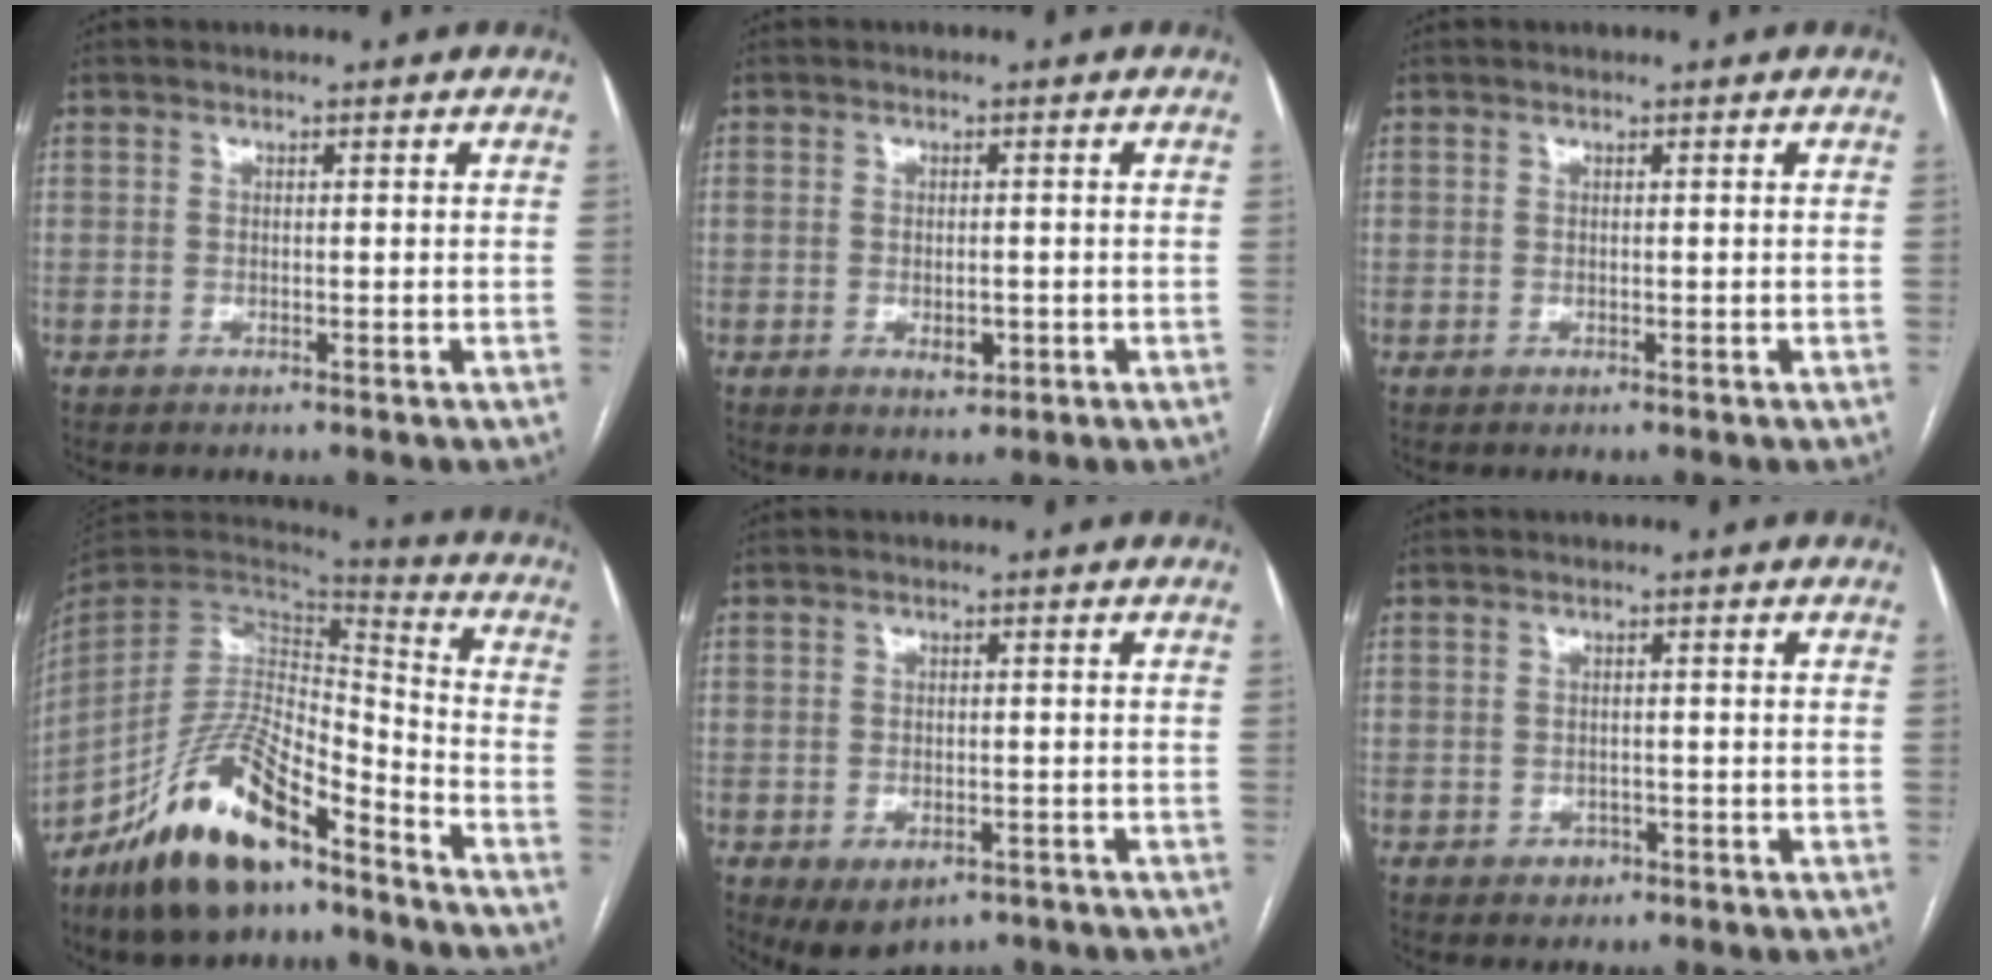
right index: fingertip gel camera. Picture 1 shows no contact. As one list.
[{"total": 2.9, "force": [-0.8, 1.6, 2.3], "torque": [-0.040, 0.000, -0.005]}, {"total": 0.0}, {"total": 17.6, "force": [-12.4, 5.3, 11.3], "torque": [-0.223, 0.007, -0.224]}, {"total": 5.3, "force": [-3.0, 3.3, 2.9], "torque": [-0.043, -0.004, -0.032]}, {"total": 1.8, "force": [-0.8, 1.6, 0.4], "torque": [-0.002, 0.005, -0.008]}]